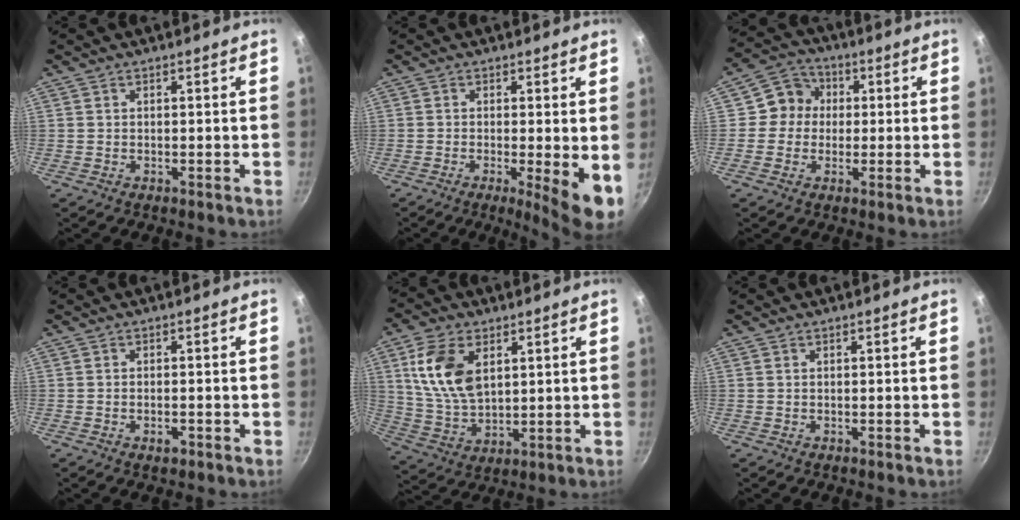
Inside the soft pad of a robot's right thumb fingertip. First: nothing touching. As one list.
[{"total": 7.2, "force": [-1.1, 1.2, 7.0], "torque": [-0.096, -0.013, -0.013]}, {"total": 7.1, "force": [0.4, 6.8, 2.0], "torque": [0.010, 0.017, -0.010]}, {"total": 1.8, "force": [-0.9, 0.9, 1.3], "torque": [-0.022, 0.004, -0.015]}, {"total": 13.3, "force": [4.2, 8.0, 9.7], "torque": [-0.175, -0.021, 0.090]}, {"total": 0.0}]